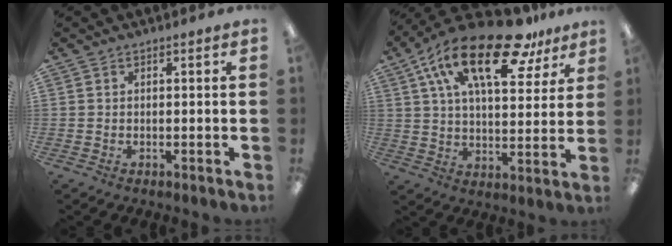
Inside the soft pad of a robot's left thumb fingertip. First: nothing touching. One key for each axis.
{"total": 22.9, "fx": 13.3, "fy": 9.4, "fz": 16.1, "tx": -0.271, "ty": -0.056, "tz": 0.220}